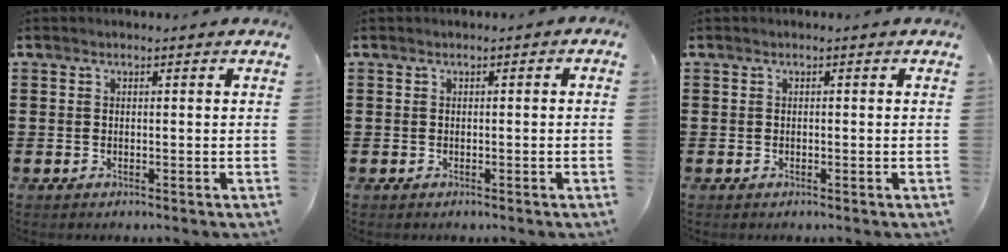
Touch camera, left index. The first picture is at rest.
{"total": 0.7, "force": [-0.5, 0.4, 0.1], "torque": [-0.003, 0.003, -0.012]}
{"total": 0.0}